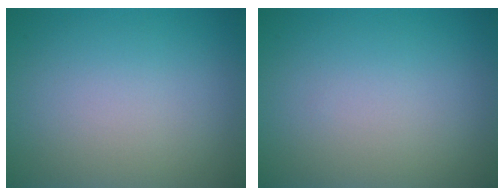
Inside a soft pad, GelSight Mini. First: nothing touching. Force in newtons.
{"total": 0.0}